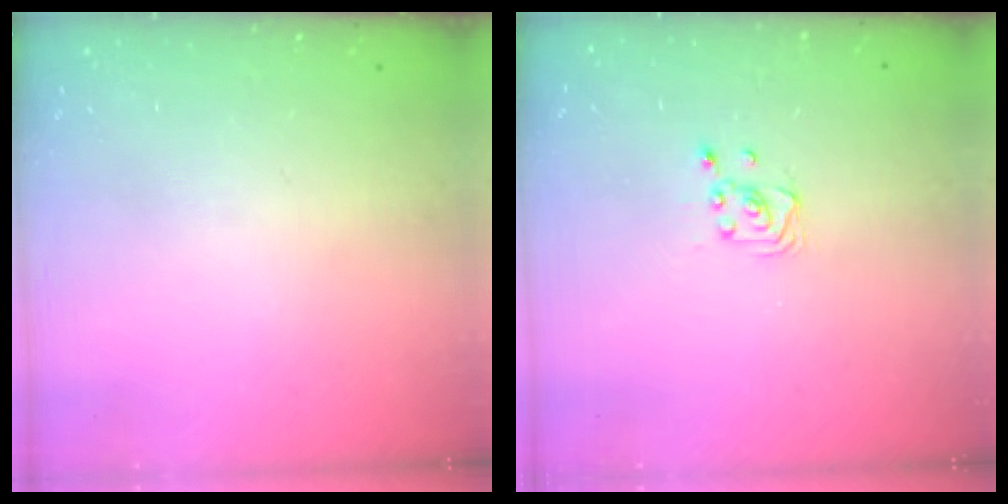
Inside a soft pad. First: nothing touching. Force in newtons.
{"total": 2.6, "press": 2.6, "slide": 0.3}